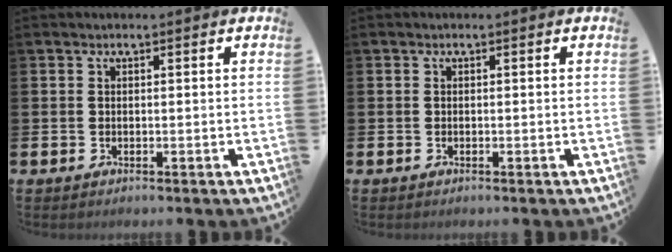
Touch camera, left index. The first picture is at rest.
{"total": 0.0}